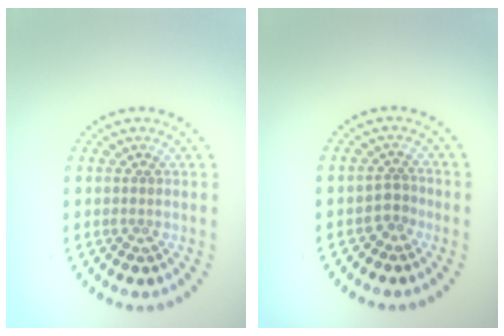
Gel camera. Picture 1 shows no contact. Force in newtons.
{"total": 1.4, "press": 1.1, "slide": 0.9}